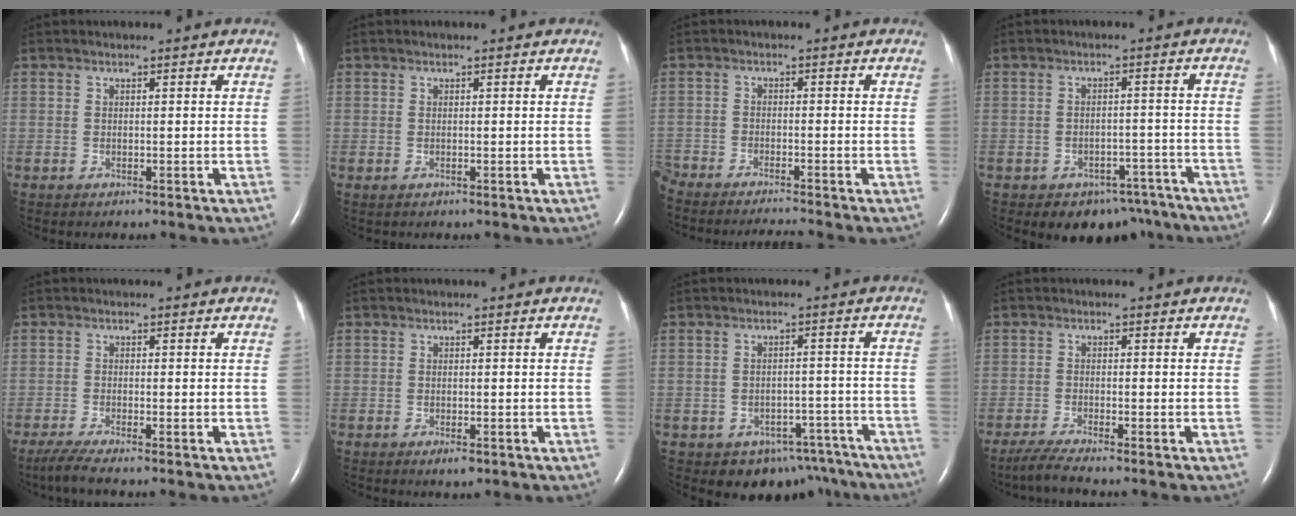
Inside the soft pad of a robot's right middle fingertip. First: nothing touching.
{"total": 0.0}
{"total": 6.9, "force": [-6.6, -0.2, 2.0], "torque": [-0.033, -0.010, -0.115]}
{"total": 8.3, "force": [-6.6, 4.8, 1.6], "torque": [0.001, 0.018, -0.077]}
{"total": 3.5, "force": [-2.7, -0.2, 2.2], "torque": [-0.051, -0.012, -0.054]}
{"total": 1.3, "force": [-0.7, 0.4, 1.0], "torque": [-0.017, -0.003, -0.007]}
{"total": 9.6, "force": [-7.4, 5.9, 1.8], "torque": [-0.004, 0.025, -0.083]}
{"total": 3.4, "force": [-2.9, -0.6, 1.7], "torque": [-0.044, -0.012, -0.060]}